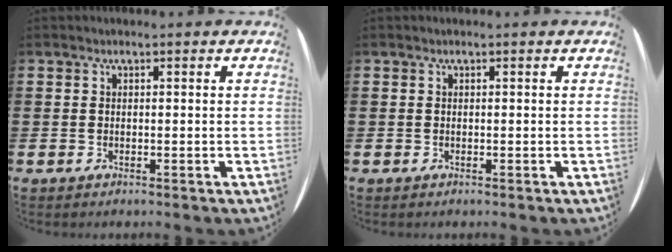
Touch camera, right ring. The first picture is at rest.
{"total": 0.0}